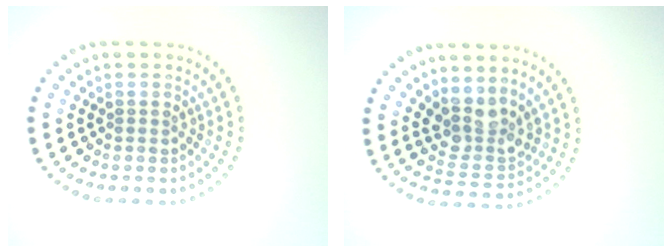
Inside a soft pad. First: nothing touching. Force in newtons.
{"total": 3.6, "press": 3.2, "slide": 1.7}